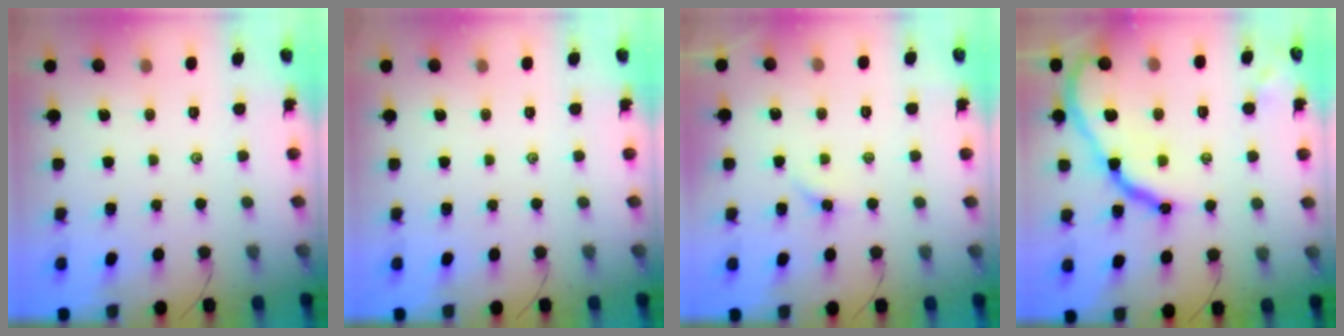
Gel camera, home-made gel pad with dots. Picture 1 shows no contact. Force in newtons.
{"total": 0.0}
{"total": 2.6, "press": 2.6, "slide": 0.3}
{"total": 16.1, "press": 16.0, "slide": 1.2}